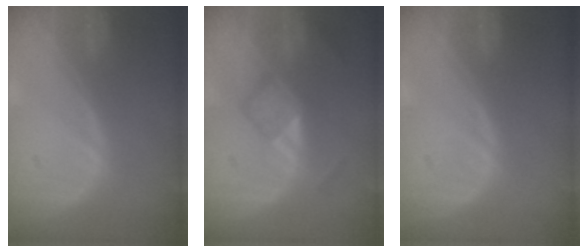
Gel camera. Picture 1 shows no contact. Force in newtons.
{"total": 5.1, "press": 4.7, "slide": 1.9}
{"total": 0.0}